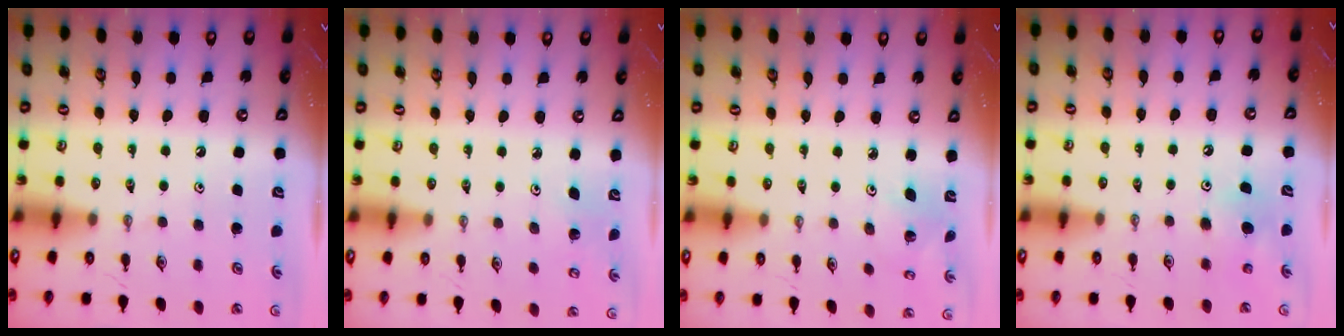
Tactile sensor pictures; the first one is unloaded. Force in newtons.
{"total": 2.7, "press": 2.7, "slide": 0.5}
{"total": 3.2, "press": 3.2, "slide": 0.2}
{"total": 6.2, "press": 6.1, "slide": 1.1}